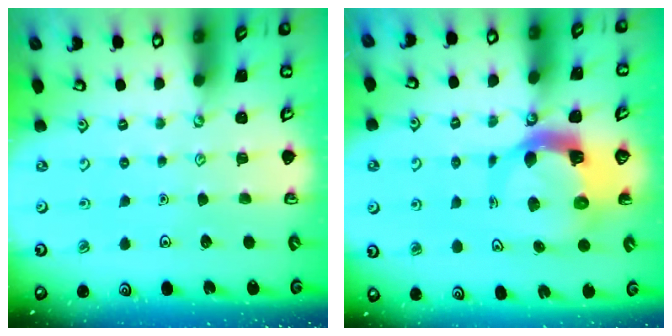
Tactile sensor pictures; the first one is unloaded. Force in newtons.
{"total": 8.2, "press": 8.2, "slide": 1.1}